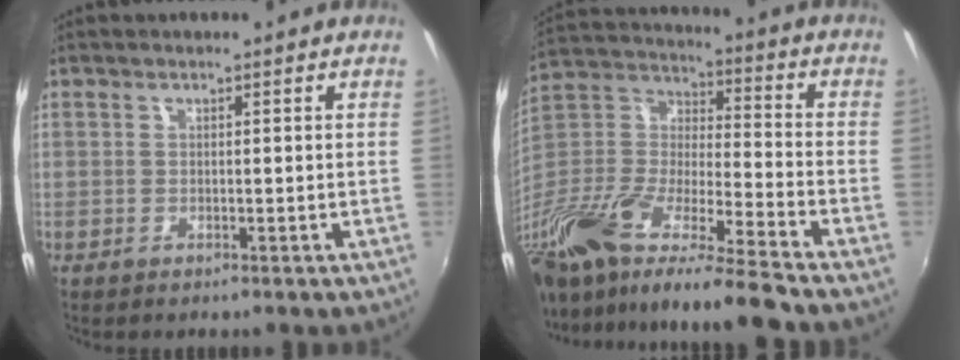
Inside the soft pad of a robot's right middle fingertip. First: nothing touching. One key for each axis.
{"total": 24.9, "fx": -18.6, "fy": 2.8, "fz": 16.3, "tx": -0.284, "ty": -0.032, "tz": -0.337}